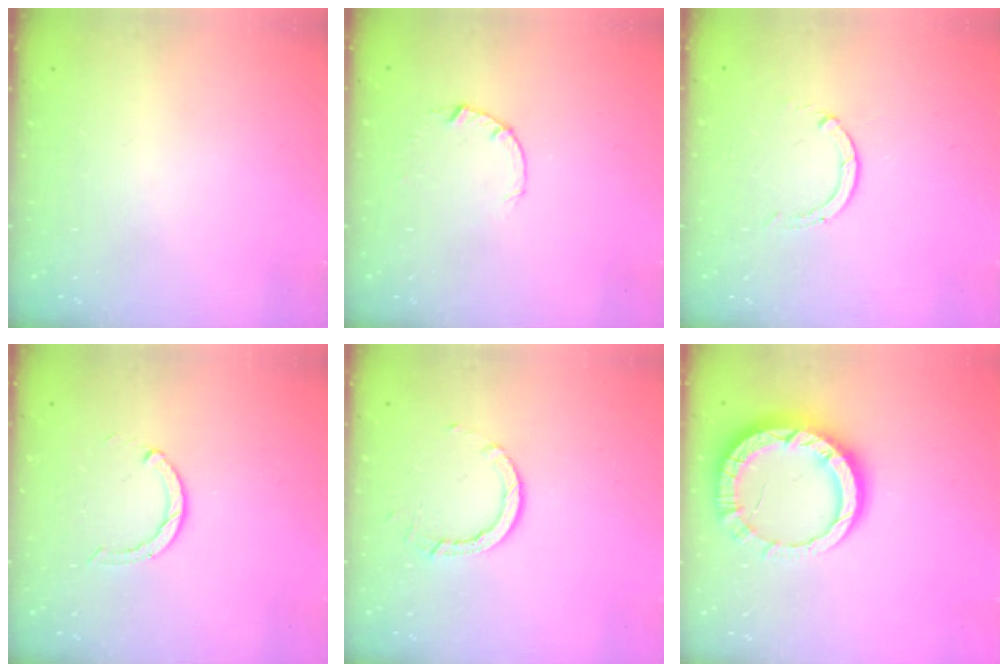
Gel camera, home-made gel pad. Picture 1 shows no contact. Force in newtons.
{"total": 2.6, "press": 2.6, "slide": 0.4}
{"total": 0.0}
{"total": 2.2, "press": 2.2, "slide": 0.3}
{"total": 4.9, "press": 4.9, "slide": 0.5}
{"total": 13.4, "press": 13.3, "slide": 1.4}